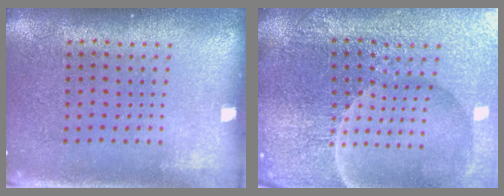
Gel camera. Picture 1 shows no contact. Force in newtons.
{"total": 5.6, "press": 5.3, "slide": 1.9}